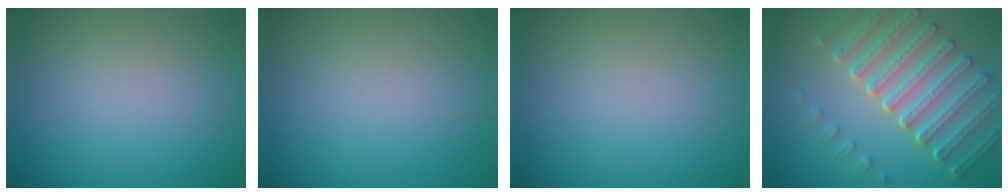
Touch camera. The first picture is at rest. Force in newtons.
{"total": 0.0}
{"total": 0.0}
{"total": 7.2, "press": 5.4, "slide": 4.7}